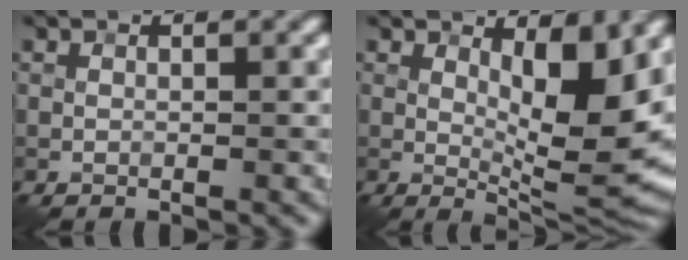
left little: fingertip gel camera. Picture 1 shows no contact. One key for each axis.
{"total": 9.0, "fx": 2.0, "fy": 2.8, "fz": 8.3, "tx": -0.116, "ty": -0.013, "tz": 0.035}